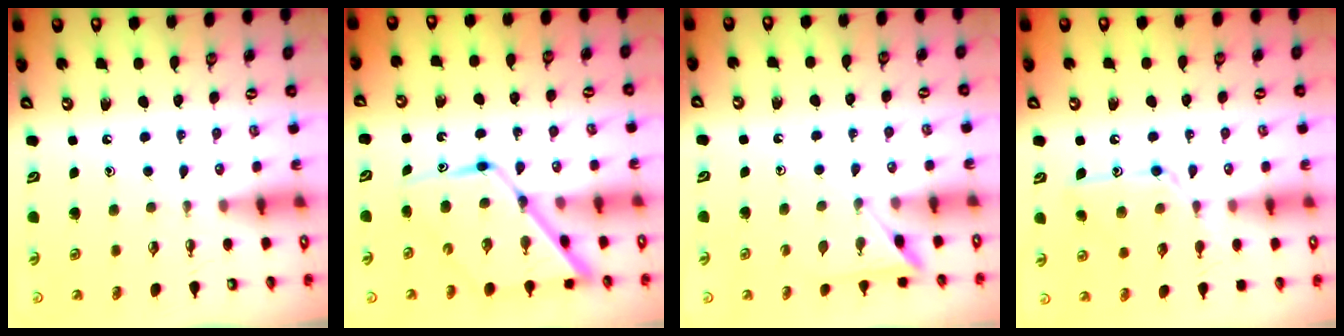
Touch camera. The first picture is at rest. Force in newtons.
{"total": 14.6, "press": 14.6, "slide": 1.2}
{"total": 4.7, "press": 4.7, "slide": 0.6}
{"total": 12.9, "press": 12.9, "slide": 0.7}